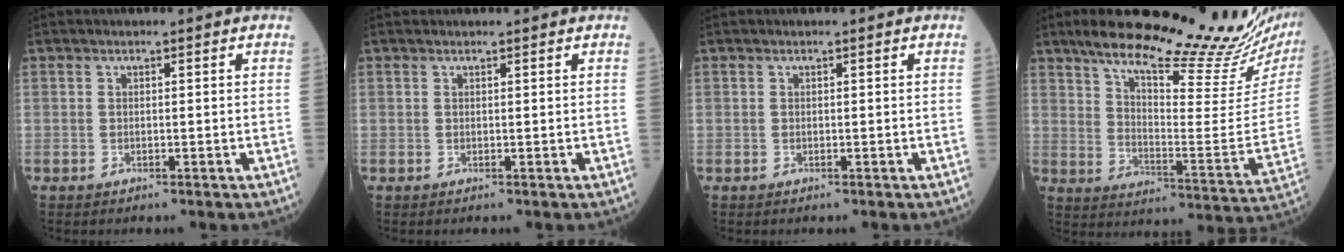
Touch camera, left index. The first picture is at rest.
{"total": 0.9, "force": [0.9, 0.1, 0.1], "torque": [-0.007, 0.013, 0.015]}
{"total": 0.0}
{"total": 26.6, "force": [22.6, 2.0, 13.8], "torque": [-0.213, -0.066, 0.302]}